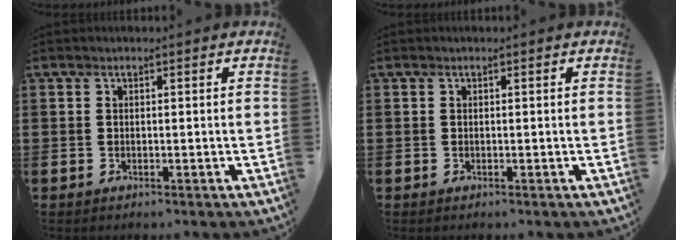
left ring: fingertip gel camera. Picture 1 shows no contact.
{"total": 0.0}